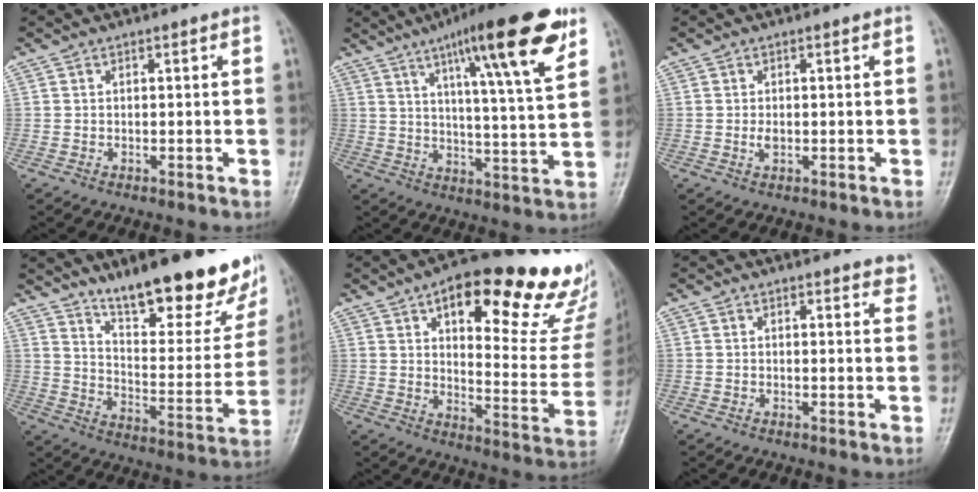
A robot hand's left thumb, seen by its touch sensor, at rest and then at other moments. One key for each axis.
{"total": 19.3, "fx": 10.7, "fy": 3.1, "fz": 15.8, "tx": -0.217, "ty": -0.037, "tz": 0.158}
{"total": 1.5, "fx": 0.0, "fy": 0.8, "fz": 1.3, "tx": -0.020, "ty": -0.002, "tz": 0.001}
{"total": 23.7, "fx": 17.0, "fy": 6.9, "fz": 15.0, "tx": -0.168, "ty": -0.099, "tz": 0.256}
{"total": 27.2, "fx": 17.5, "fy": 9.3, "fz": 18.6, "tx": -0.203, "ty": -0.065, "tz": 0.231}
{"total": 3.7, "fx": 3.3, "fy": 1.2, "fz": 1.4, "tx": 0.005, "ty": -0.014, "tz": 0.030}